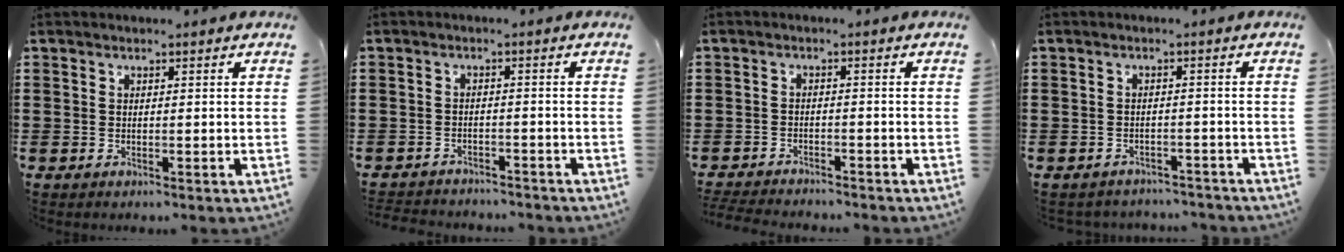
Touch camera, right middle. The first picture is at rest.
{"total": 2.4, "force": [-2.4, 0.1, -0.2], "torque": [-0.011, -0.002, -0.051]}
{"total": 2.8, "force": [-2.8, -0.1, 0.0], "torque": [-0.020, -0.007, -0.061]}
{"total": 2.2, "force": [-2.2, 0.1, -0.2], "torque": [-0.011, -0.001, -0.047]}